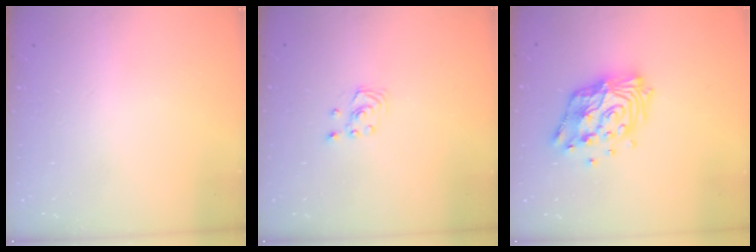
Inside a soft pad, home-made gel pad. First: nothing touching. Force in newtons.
{"total": 1.8, "press": 1.8, "slide": 0.2}
{"total": 15.7, "press": 15.7, "slide": 1.4}